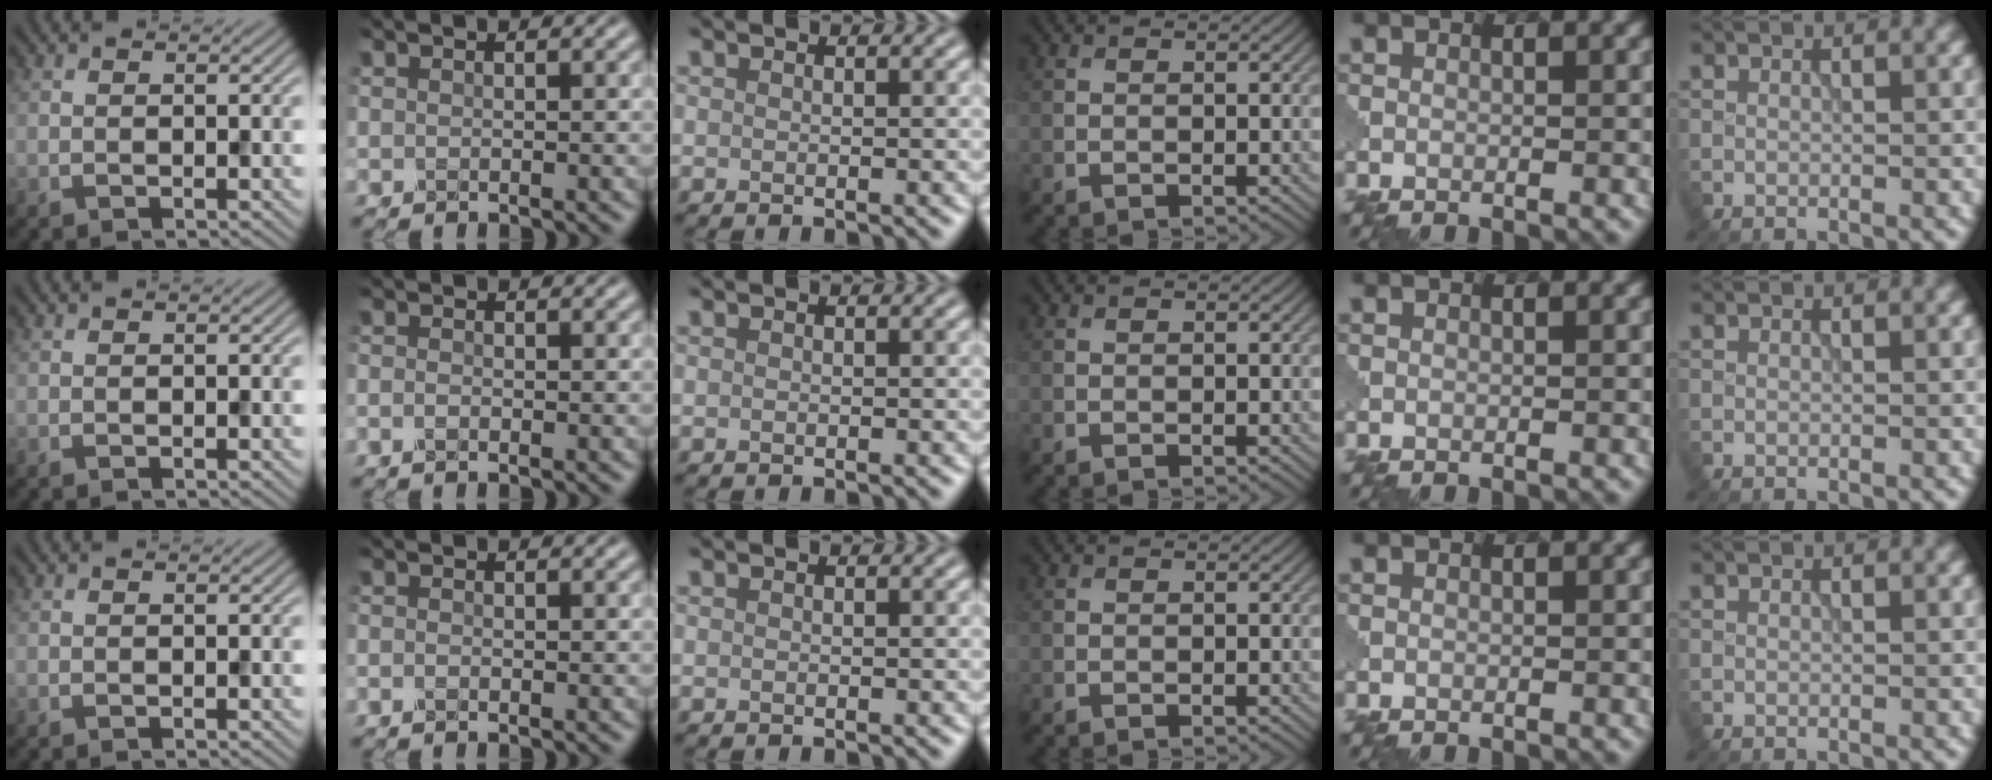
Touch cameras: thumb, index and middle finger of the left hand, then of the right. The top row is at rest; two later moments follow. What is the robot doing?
{"motion": "close", "object": "eyeshadow palette"}